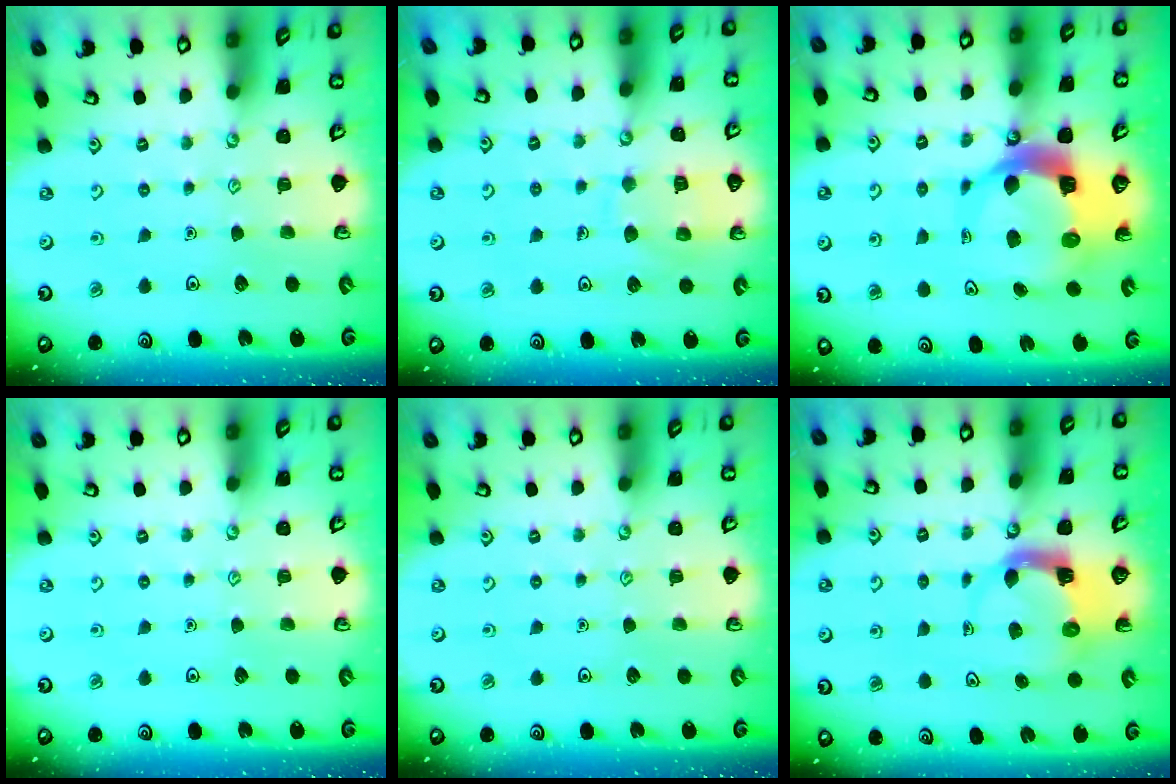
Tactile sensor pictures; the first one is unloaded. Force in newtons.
{"total": 9.1, "press": 9.0, "slide": 0.9}
{"total": 10.9, "press": 10.7, "slide": 1.7}
{"total": 0.0}
{"total": 0.0}
{"total": 4.0, "press": 4.0, "slide": 0.5}